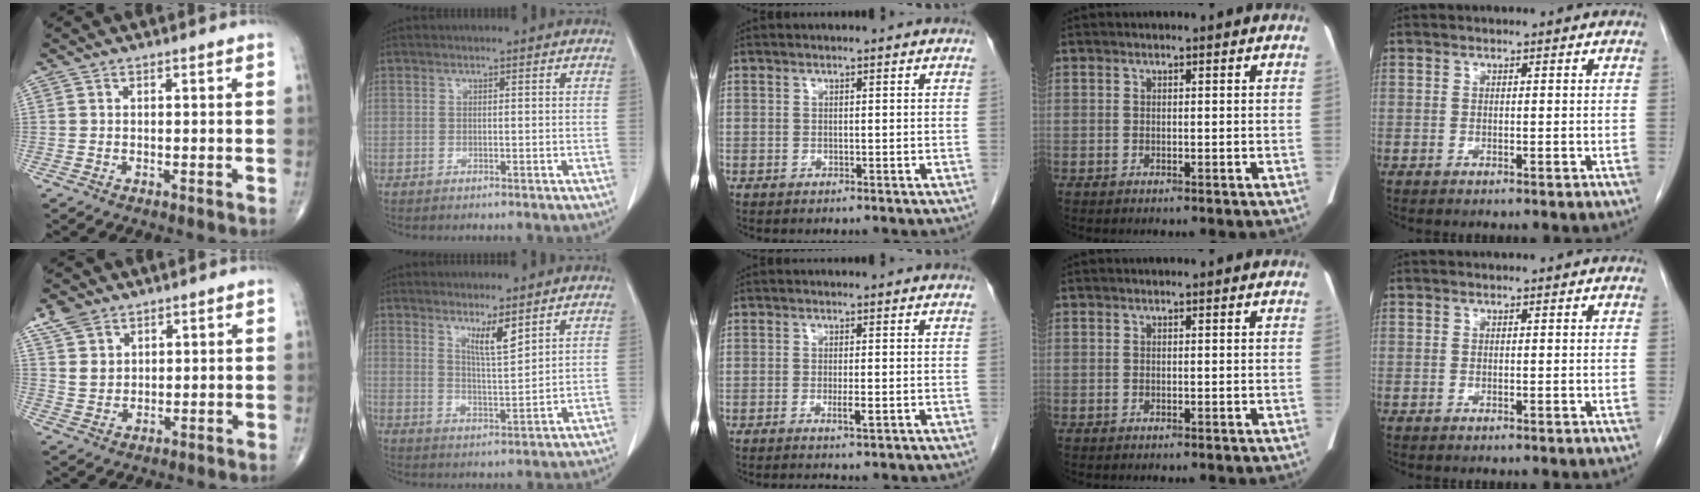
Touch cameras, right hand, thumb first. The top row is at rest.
{"thumb": {"total": 5.8, "force": [3.8, 3.8, 2.1], "torque": [-0.028, -0.016, 0.083]}, "index": {"total": 4.8, "force": [3.3, 0.3, 3.5], "torque": [-0.061, -0.015, 0.061]}, "middle": {"total": 1.7, "force": [-0.9, -0.1, 1.4], "torque": [-0.032, -0.005, -0.016]}}